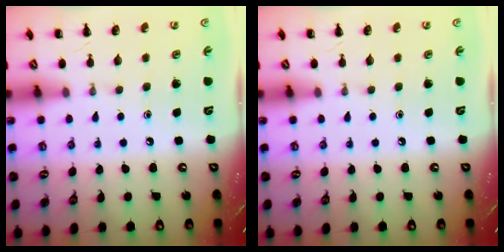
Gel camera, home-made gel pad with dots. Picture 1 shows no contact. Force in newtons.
{"total": 0.0}